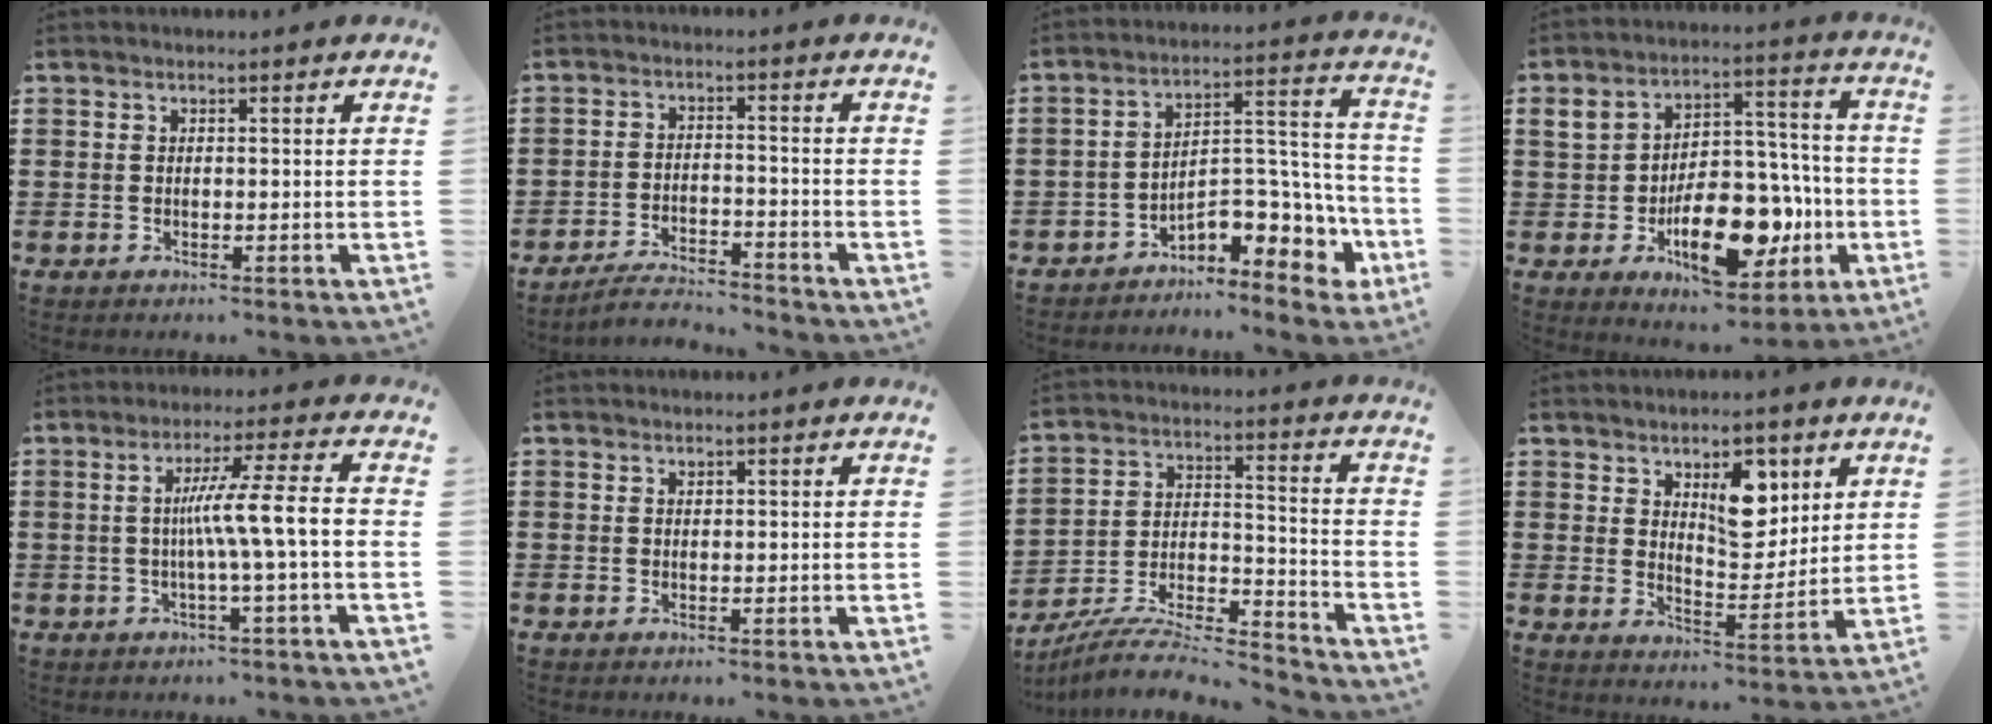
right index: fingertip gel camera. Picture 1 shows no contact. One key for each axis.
{"total": 3.9, "fx": -3.9, "fy": 0.1, "fz": 0.8, "tx": -0.024, "ty": 0.002, "tz": -0.081}
{"total": 8.7, "fx": -4.5, "fy": 5.0, "fz": 5.6, "tx": -0.083, "ty": -0.010, "tz": -0.079}
{"total": 15.3, "fx": -4.1, "fy": 9.3, "fz": 11.4, "tx": -0.157, "ty": 0.012, "tz": -0.066}
{"total": 7.9, "fx": -0.9, "fy": -0.7, "fz": 7.8, "tx": -0.141, "ty": -0.004, "tz": -0.025}
{"total": 0.0}
{"total": 7.9, "fx": -7.3, "fy": 0.9, "fz": 3.0, "tx": -0.055, "ty": 0.000, "tz": -0.144}
{"total": 8.3, "fx": 4.1, "fy": 4.5, "fz": 5.7, "tx": -0.080, "ty": -0.009, "tz": 0.065}